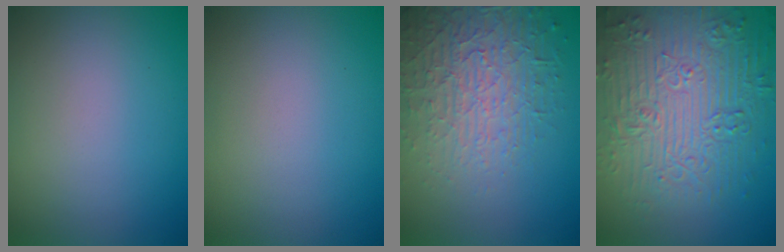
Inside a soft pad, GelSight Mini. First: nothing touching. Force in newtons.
{"total": 0.0}
{"total": 5.9, "press": 4.7, "slide": 3.5}
{"total": 9.1, "press": 6.6, "slide": 6.3}